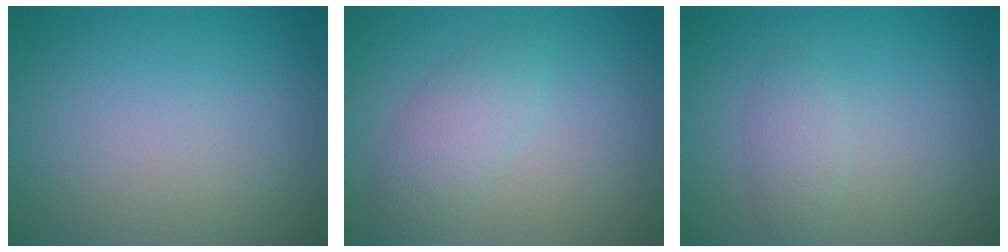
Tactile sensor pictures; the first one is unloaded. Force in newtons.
{"total": 2.7, "press": 2.7, "slide": 0.0}
{"total": 1.5, "press": 1.5, "slide": 0.0}